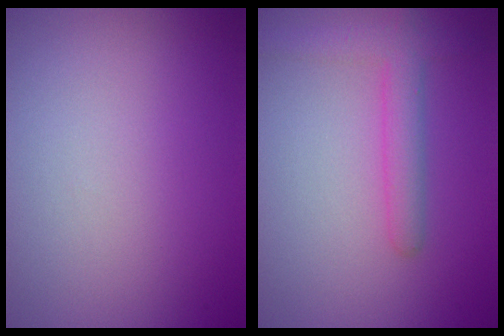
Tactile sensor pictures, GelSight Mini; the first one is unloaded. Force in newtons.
{"total": 3.0, "press": 3.0, "slide": 0.2}